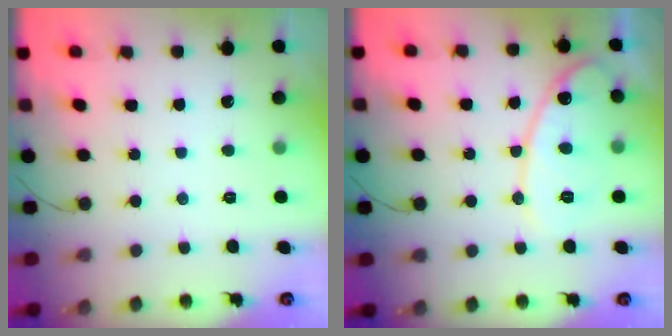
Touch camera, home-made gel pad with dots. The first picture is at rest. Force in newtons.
{"total": 13.1, "press": 13.1, "slide": 1.3}